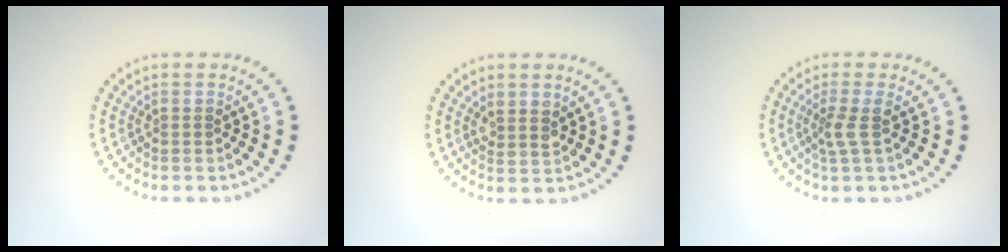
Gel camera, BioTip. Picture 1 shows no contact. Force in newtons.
{"total": 1.7, "press": 1.5, "slide": 0.9}
{"total": 1.9, "press": 1.4, "slide": 1.3}